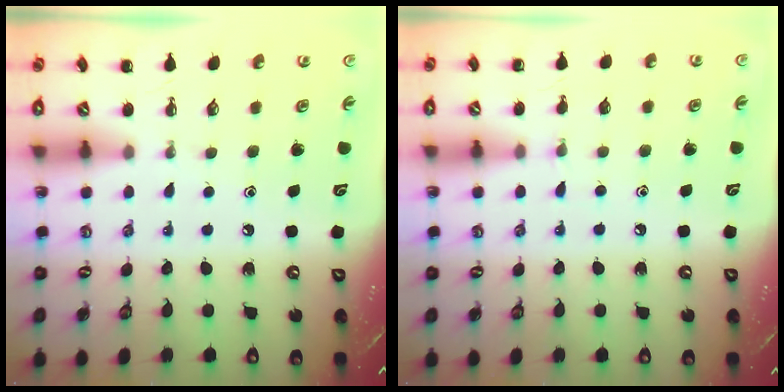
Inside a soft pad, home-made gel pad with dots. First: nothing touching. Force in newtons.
{"total": 3.5, "press": 3.3, "slide": 1.1}